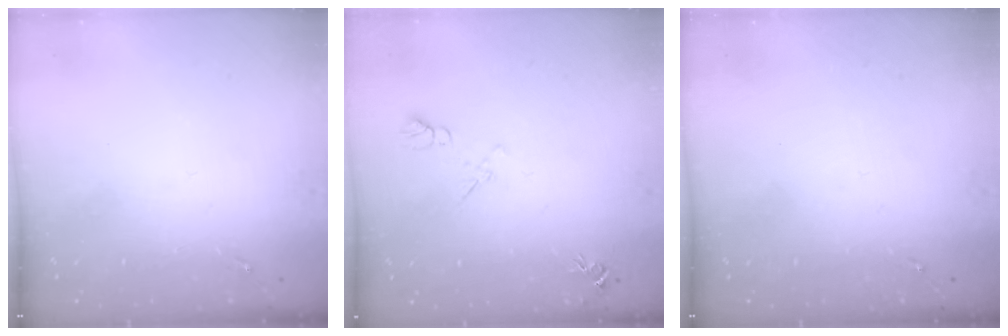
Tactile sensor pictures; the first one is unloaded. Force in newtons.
{"total": 7.8, "press": 7.8, "slide": 0.9}
{"total": 0.0}